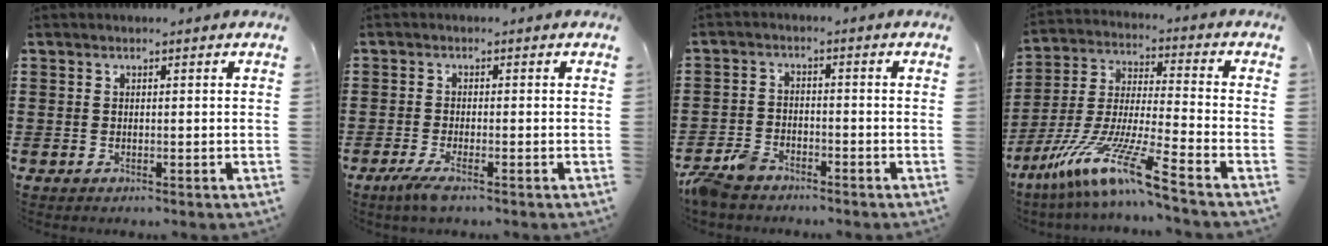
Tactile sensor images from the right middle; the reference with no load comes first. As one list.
[{"total": 2.5, "force": [-1.5, 0.1, 2.0], "torque": [-0.046, -0.009, -0.031]}, {"total": 4.2, "force": [-3.8, 1.5, 1.2], "torque": [-0.047, 0.001, -0.083]}, {"total": 12.4, "force": [-9.4, -0.3, 8.1], "torque": [-0.174, -0.009, -0.187]}]